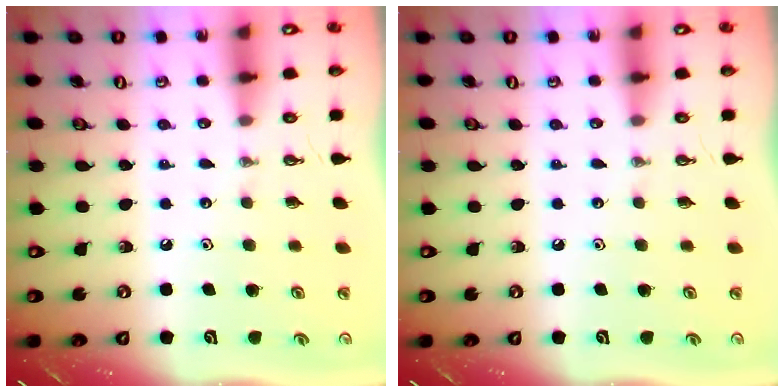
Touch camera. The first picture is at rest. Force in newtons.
{"total": 0.0}